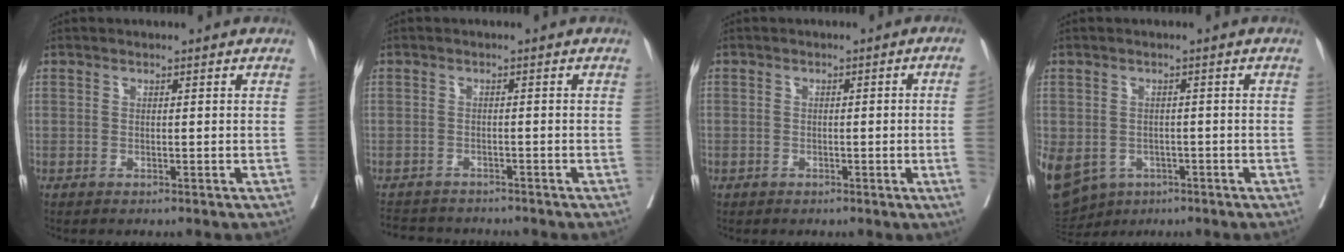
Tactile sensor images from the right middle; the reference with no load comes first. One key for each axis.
{"total": 5.8, "fx": -5.6, "fy": 1.6, "fz": 0.9, "tx": -0.008, "ty": 0.000, "tz": -0.083}
{"total": 3.2, "fx": -0.6, "fy": -0.3, "fz": 3.1, "tx": -0.040, "ty": 0.003, "tz": -0.005}
{"total": 23.8, "fx": -10.2, "fy": 18.7, "fz": 10.5, "tx": -0.367, "ty": -0.026, "tz": -0.144}